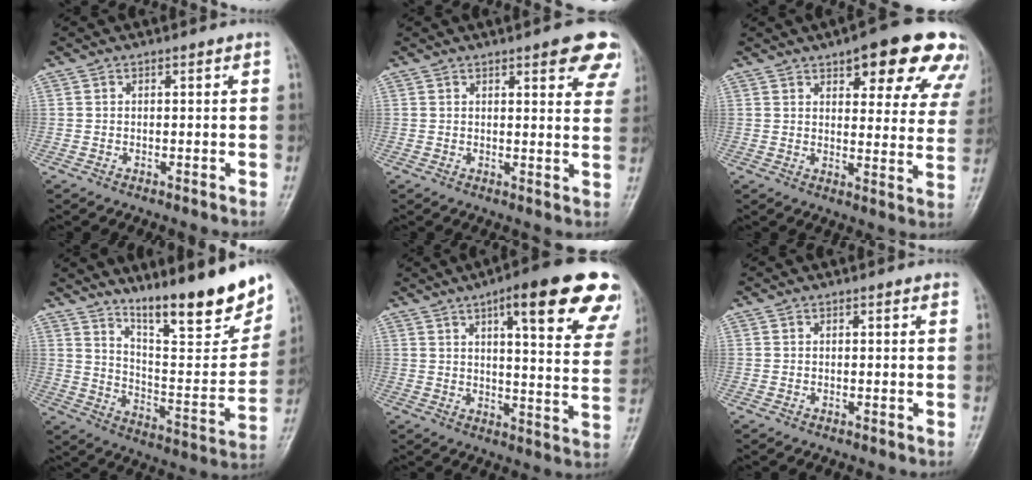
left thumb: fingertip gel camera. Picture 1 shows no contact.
{"total": 9.1, "force": [5.6, 2.8, 6.6], "torque": [-0.045, -0.021, 0.057]}
{"total": 18.5, "force": [11.1, 6.7, 13.3], "torque": [-0.124, -0.033, 0.130]}
{"total": 20.5, "force": [14.8, 3.8, 13.7], "torque": [-0.167, -0.094, 0.241]}
{"total": 22.6, "force": [12.6, 5.7, 17.8], "torque": [-0.201, -0.033, 0.151]}
{"total": 0.6, "force": [0.5, 0.1, 0.4], "torque": [-0.004, 0.002, 0.003]}